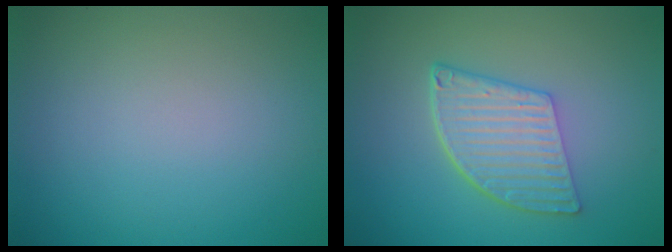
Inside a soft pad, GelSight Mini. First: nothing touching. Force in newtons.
{"total": 5.7, "press": 4.1, "slide": 4.0}